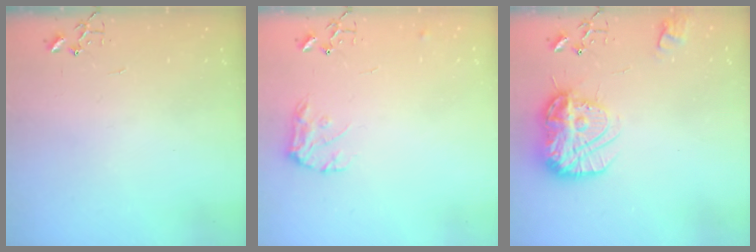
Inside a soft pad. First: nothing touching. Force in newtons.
{"total": 8.9, "press": 8.9, "slide": 0.2}
{"total": 15.4, "press": 15.4, "slide": 1.3}